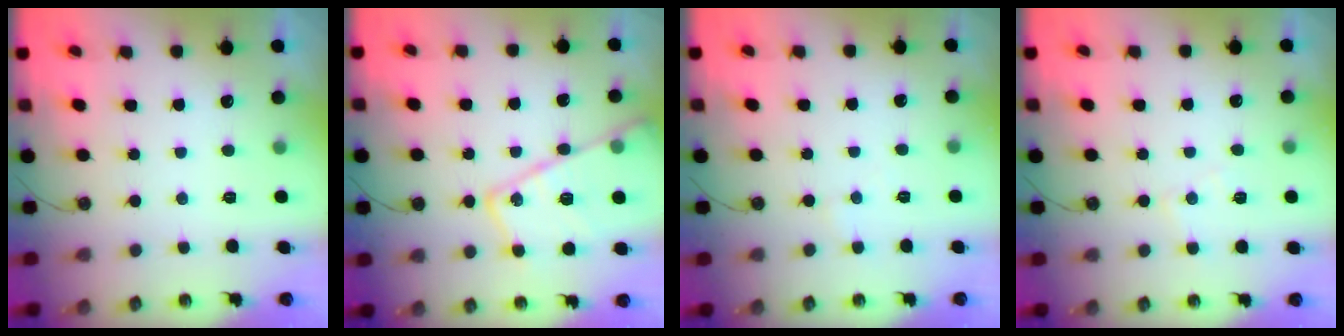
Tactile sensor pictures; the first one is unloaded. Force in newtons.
{"total": 20.5, "press": 20.4, "slide": 2.1}
{"total": 2.6, "press": 2.5, "slide": 0.5}
{"total": 5.8, "press": 5.7, "slide": 0.8}